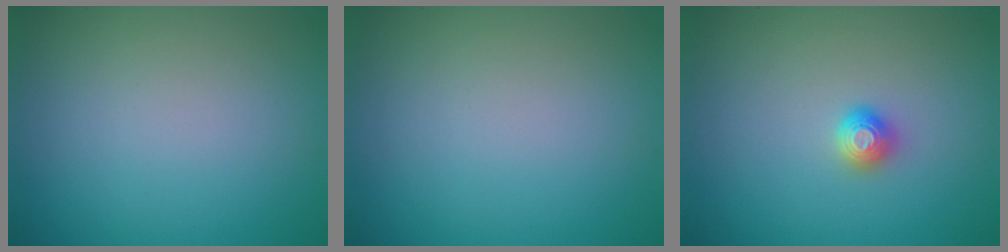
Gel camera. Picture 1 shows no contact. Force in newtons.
{"total": 0.0}
{"total": 1.3, "press": 1.2, "slide": 0.5}